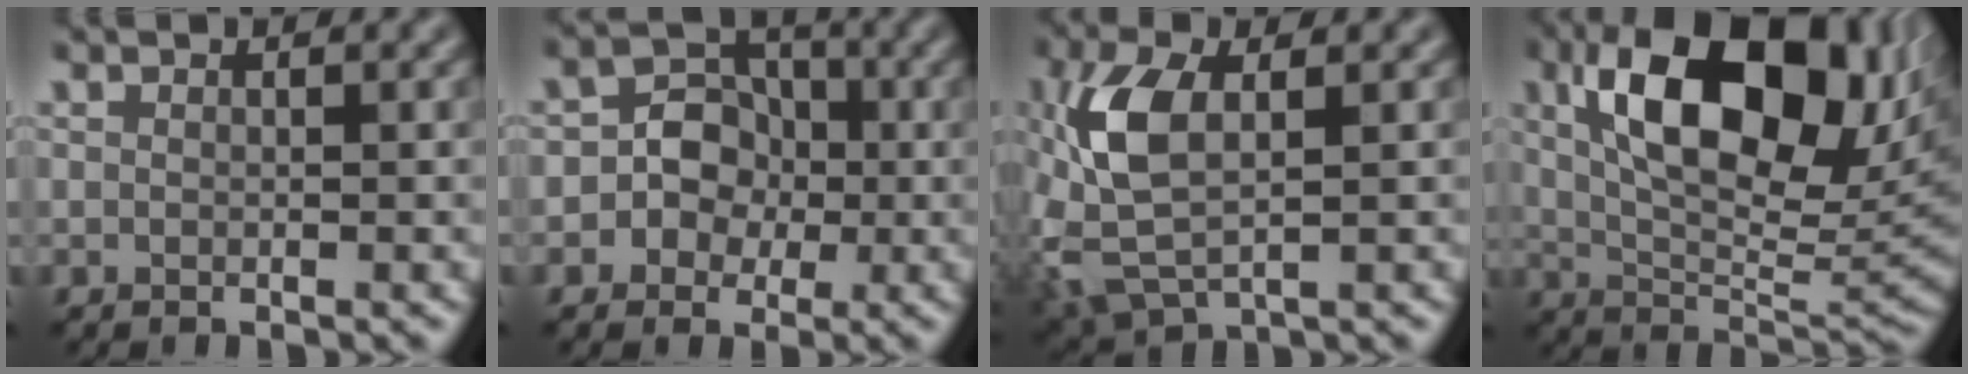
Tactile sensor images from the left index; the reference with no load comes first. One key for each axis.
{"total": 3.9, "fx": -0.6, "fy": 3.5, "fz": 1.7, "tx": 0.001, "ty": 0.002, "tz": -0.027}
{"total": 7.1, "fx": 0.2, "fy": 3.8, "fz": 6.0, "tx": -0.149, "ty": 0.004, "tz": 0.003}
{"total": 14.2, "fx": 4.3, "fy": 6.9, "fz": 11.7, "tx": -0.173, "ty": 0.008, "tz": 0.071}